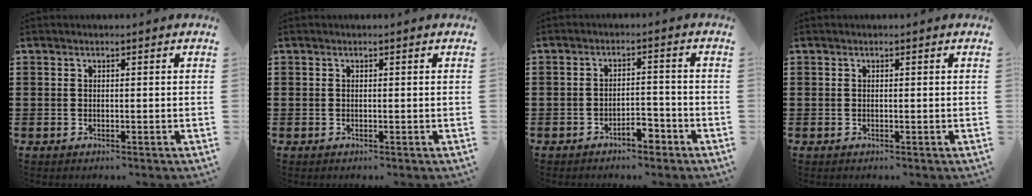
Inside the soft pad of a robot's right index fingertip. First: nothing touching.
{"total": 0.0}
{"total": 3.5, "force": [-2.8, 1.3, 1.7], "torque": [-0.031, 0.010, -0.054]}
{"total": 0.0}